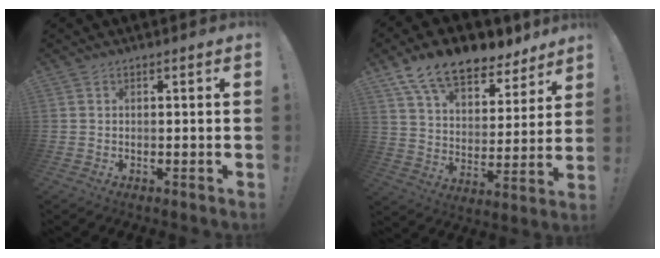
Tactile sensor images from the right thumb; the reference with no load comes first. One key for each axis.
{"total": 15.4, "fx": 11.6, "fy": 7.2, "fz": 7.0, "tx": -0.118, "ty": -0.083, "tz": 0.209}